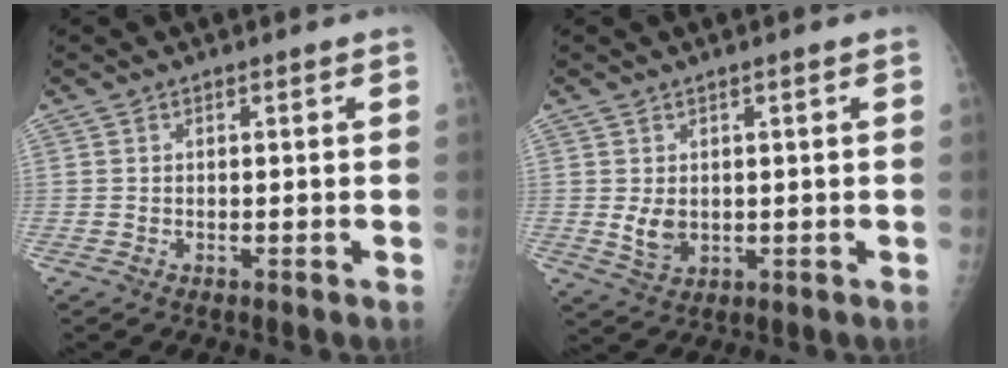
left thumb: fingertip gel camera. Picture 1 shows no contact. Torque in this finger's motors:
{"motor_torque": [0.26, 0.25, 0.48, -0.31, 0.01]}